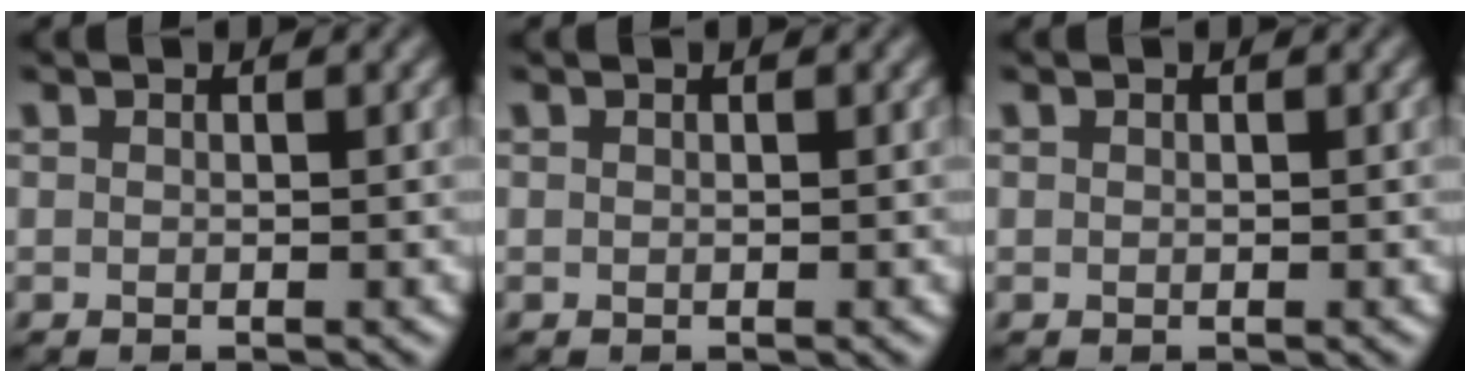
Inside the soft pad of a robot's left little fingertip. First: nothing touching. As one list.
[{"total": 0.5, "force": [0.0, -0.3, -0.5], "torque": [0.004, 0.001, 0.004]}, {"total": 0.9, "force": [0.0, -0.5, -0.7], "torque": [0.004, 0.002, 0.006]}]